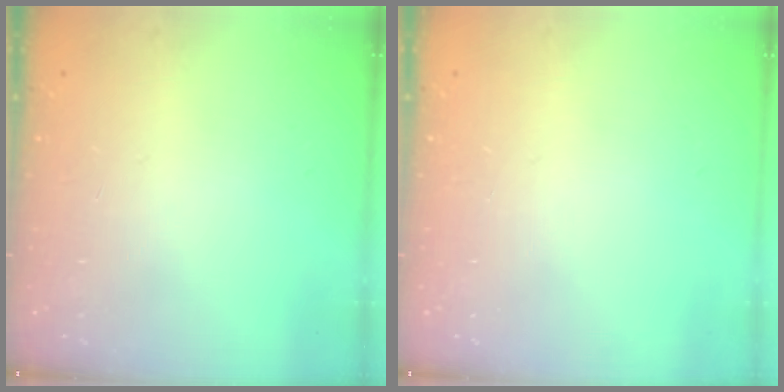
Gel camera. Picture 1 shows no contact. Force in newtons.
{"total": 0.0}